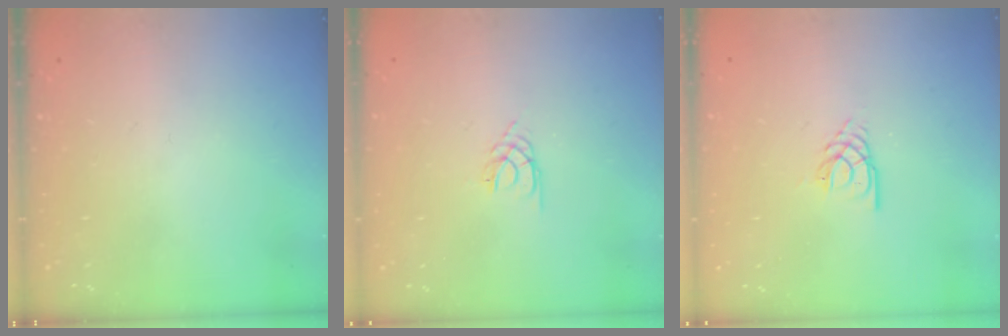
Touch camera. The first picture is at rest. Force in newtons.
{"total": 1.6, "press": 1.6, "slide": 0.3}
{"total": 2.8, "press": 2.8, "slide": 0.3}